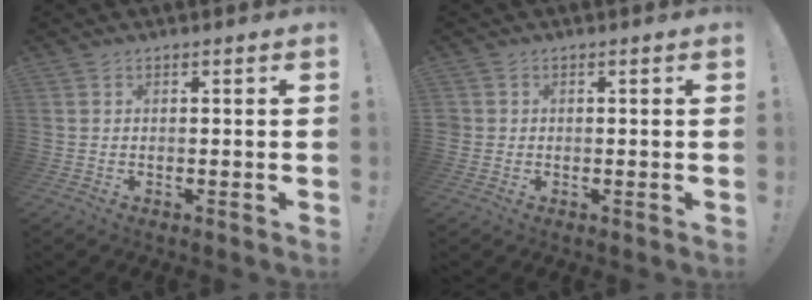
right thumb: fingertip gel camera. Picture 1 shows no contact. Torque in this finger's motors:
{"motor_torque": [0.00, 0.07, 0.03, -0.20, 0.07]}